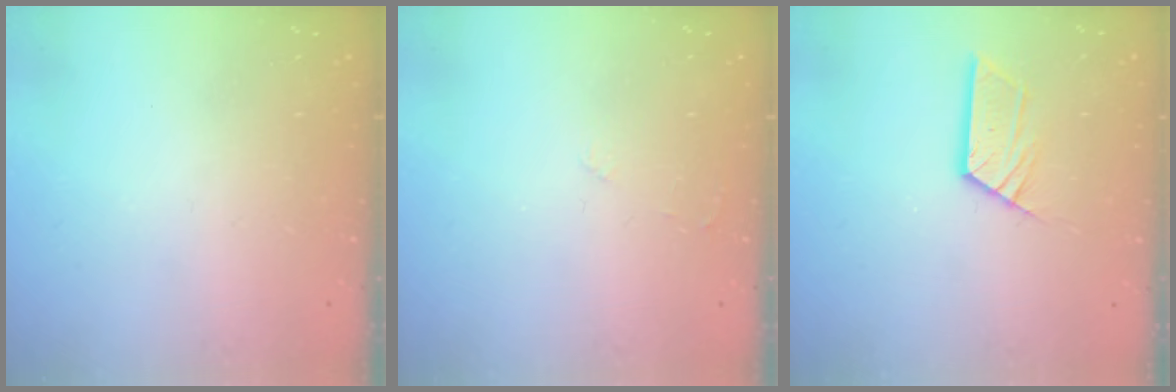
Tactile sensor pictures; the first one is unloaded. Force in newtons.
{"total": 2.5, "press": 2.5, "slide": 0.4}
{"total": 8.4, "press": 8.3, "slide": 0.4}